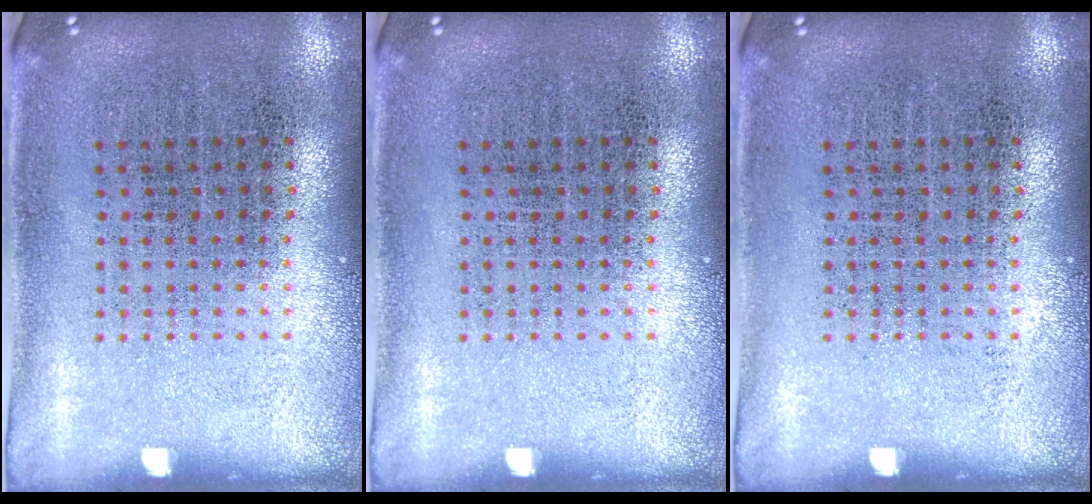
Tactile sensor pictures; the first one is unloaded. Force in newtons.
{"total": 0.0}
{"total": 0.0}